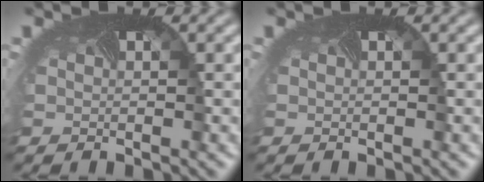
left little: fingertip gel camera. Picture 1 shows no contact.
{"total": 0.0}